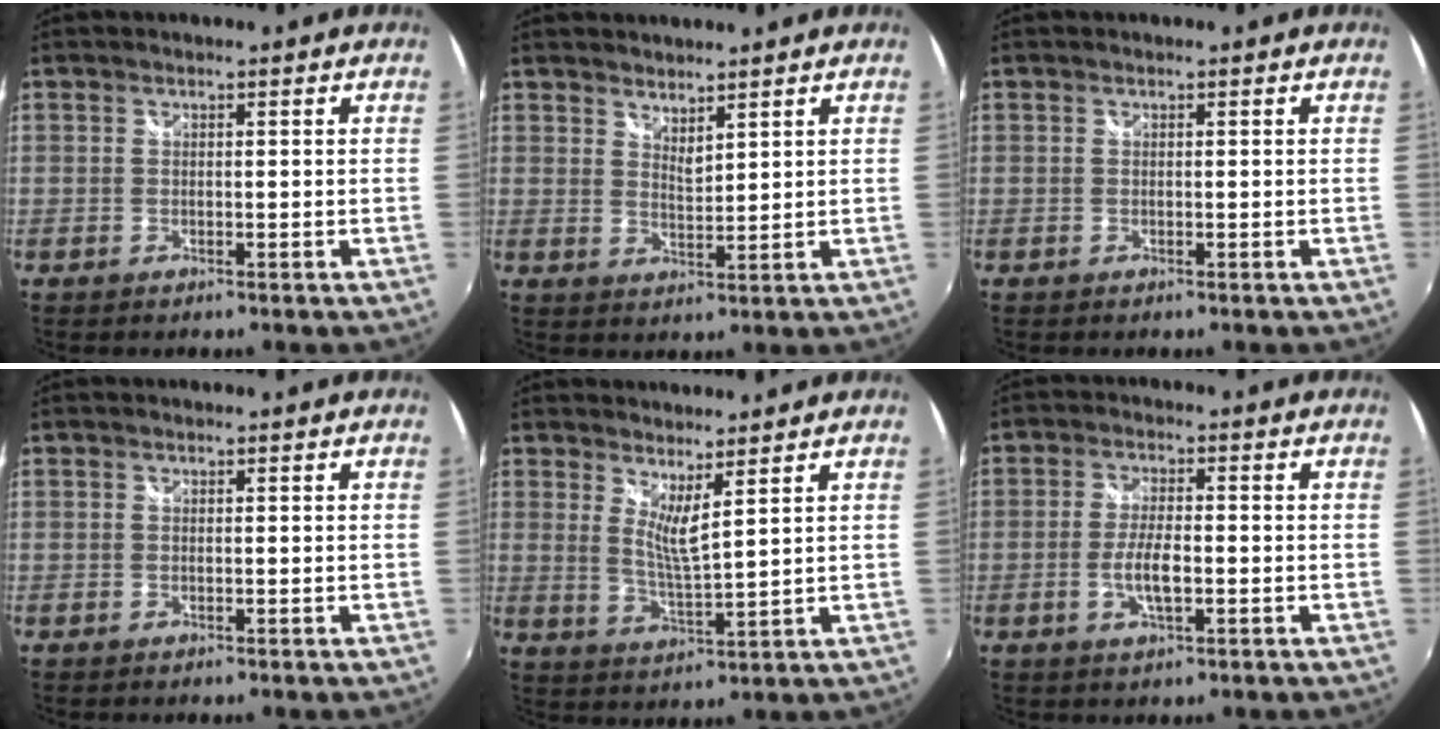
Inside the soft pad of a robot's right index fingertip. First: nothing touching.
{"total": 3.3, "force": [3.0, 0.6, 1.1], "torque": [-0.017, -0.004, 0.051]}
{"total": 0.0}
{"total": 0.0}
{"total": 5.1, "force": [3.7, -0.1, 3.5], "torque": [-0.061, -0.014, 0.061]}
{"total": 5.4, "force": [-1.5, 1.6, 5.0], "torque": [-0.103, -0.003, -0.028]}